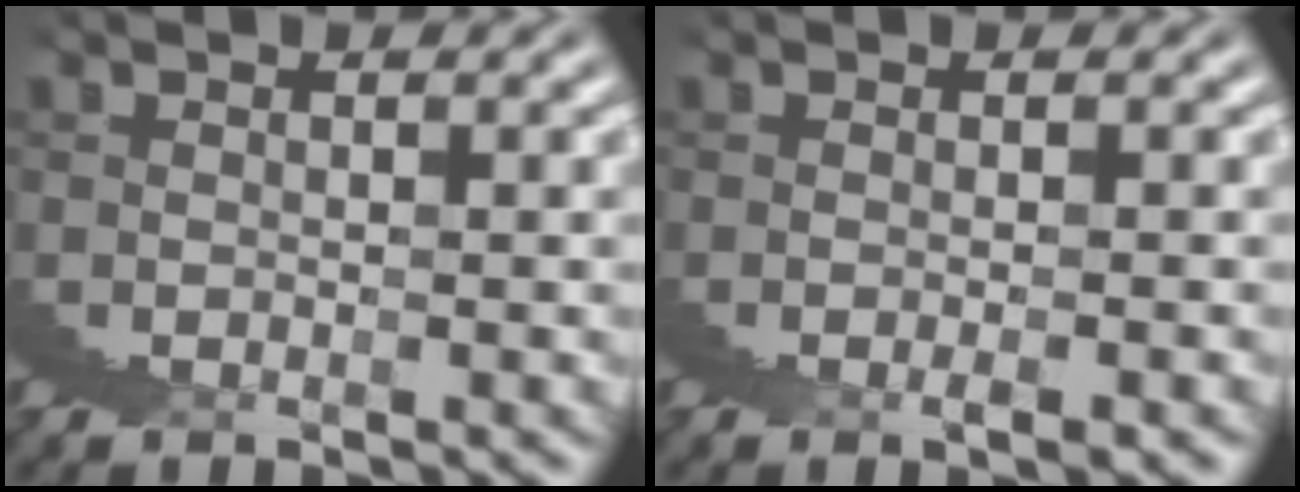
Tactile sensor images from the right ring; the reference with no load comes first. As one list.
[{"total": 1.5, "force": [0.5, -1.4, -0.1], "torque": [0.018, 0.012, 0.006]}]